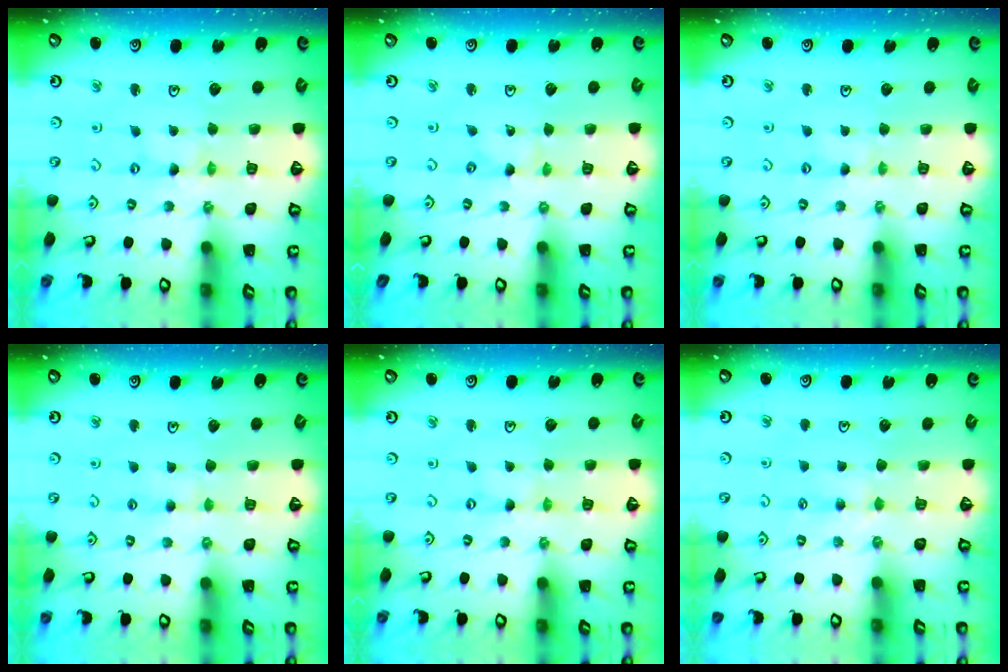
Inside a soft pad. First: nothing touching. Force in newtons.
{"total": 0.0}
{"total": 1.5, "press": 1.5, "slide": 0.3}
{"total": 2.9, "press": 2.9, "slide": 0.4}
{"total": 0.0}
{"total": 3.1, "press": 3.0, "slide": 0.4}